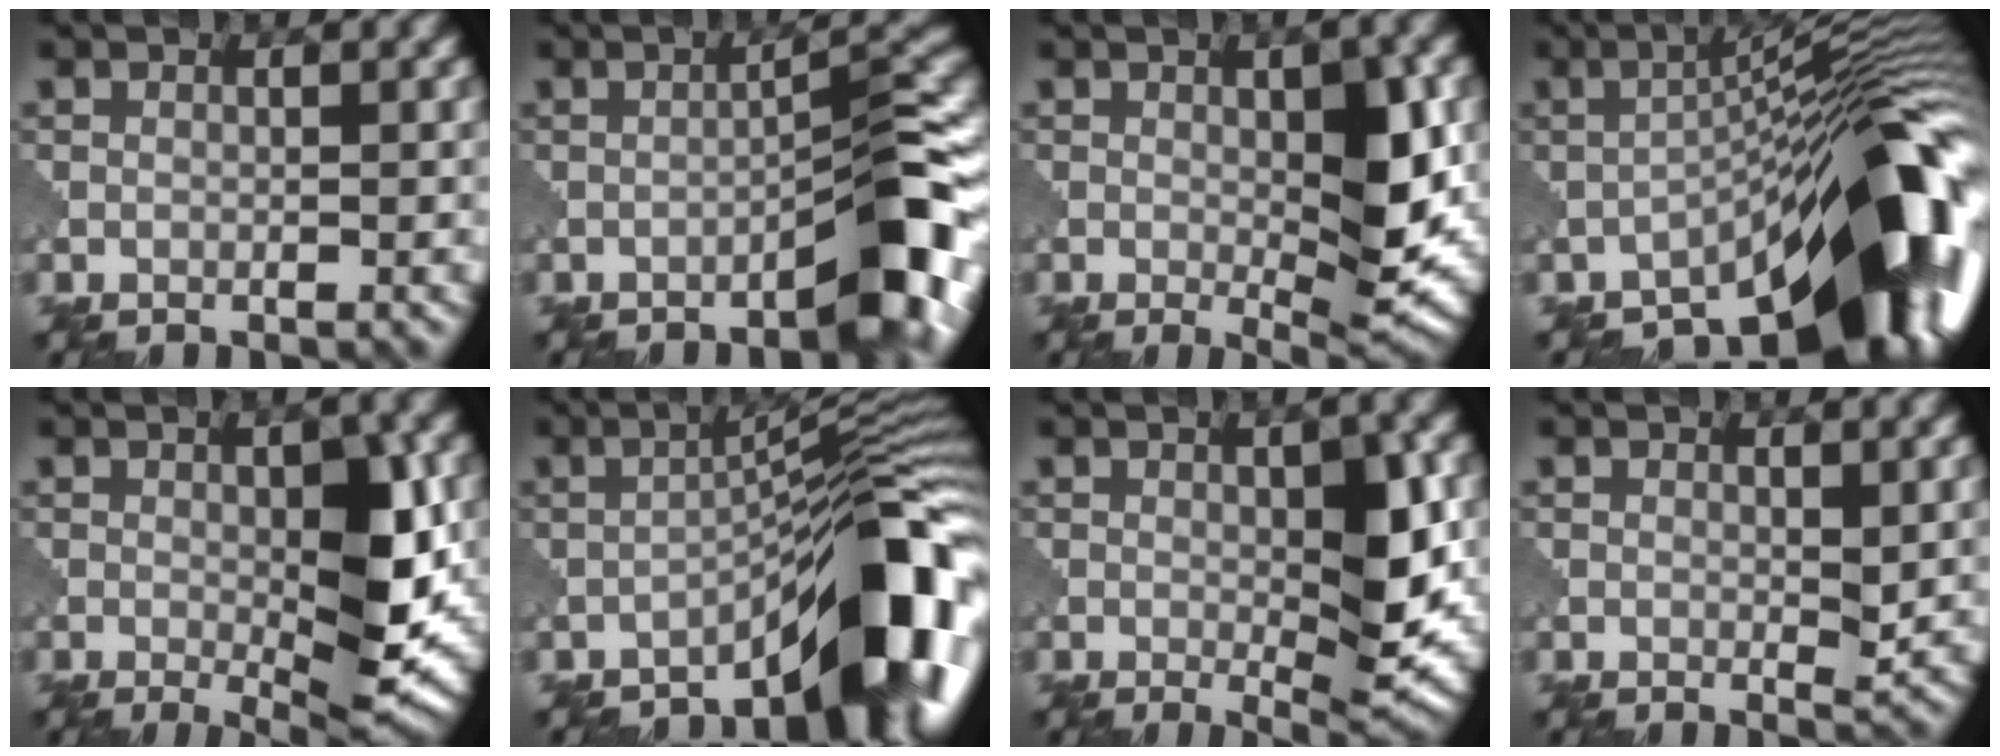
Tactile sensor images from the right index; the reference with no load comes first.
{"total": 6.9, "force": [-3.8, 0.9, 5.7], "torque": [-0.068, 0.023, -0.054]}
{"total": 7.9, "force": [0.0, 2.1, 7.6], "torque": [-0.107, -0.006, 0.009]}
{"total": 15.7, "force": [-8.5, 5.5, 12.1], "torque": [-0.141, 0.006, -0.141]}
{"total": 8.5, "force": [-0.6, 2.3, 8.2], "torque": [-0.119, -0.006, 0.000]}
{"total": 11.0, "force": [-6.8, 2.6, 8.1], "torque": [-0.093, 0.024, -0.108]}
{"total": 7.1, "force": [-0.2, 1.9, 6.9], "torque": [-0.099, -0.006, 0.007]}
{"total": 1.3, "force": [0.4, 0.4, 1.2], "torque": [-0.020, -0.006, 0.010]}